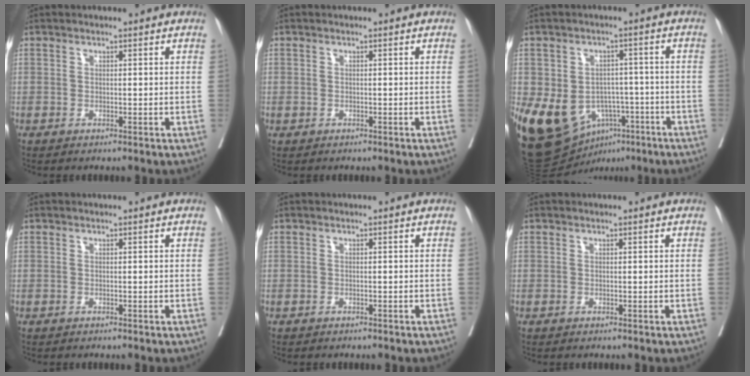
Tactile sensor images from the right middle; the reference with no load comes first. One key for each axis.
{"total": 0.0}
{"total": 14.6, "fx": -5.9, "fy": 10.9, "fz": 7.7, "tx": -0.139, "ty": 0.015, "tz": -0.075}
{"total": 0.0}
{"total": 0.7, "fx": -0.6, "fy": 0.3, "fz": 0.2, "tx": -0.007, "ty": 0.001, "tz": -0.010}
{"total": 0.0}